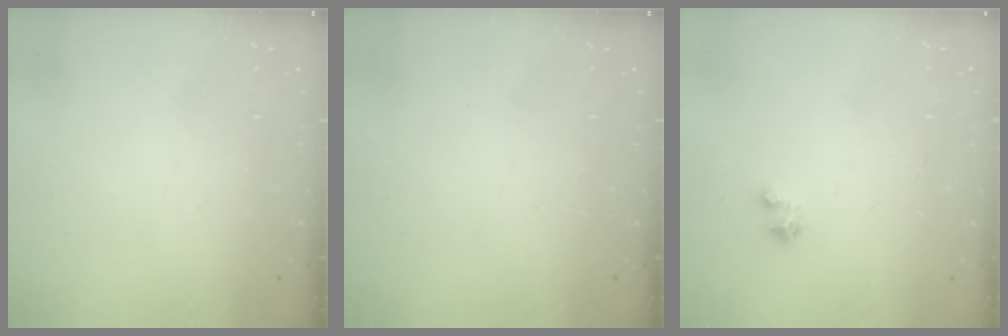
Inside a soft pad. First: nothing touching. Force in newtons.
{"total": 0.0}
{"total": 2.1, "press": 2.1, "slide": 0.1}